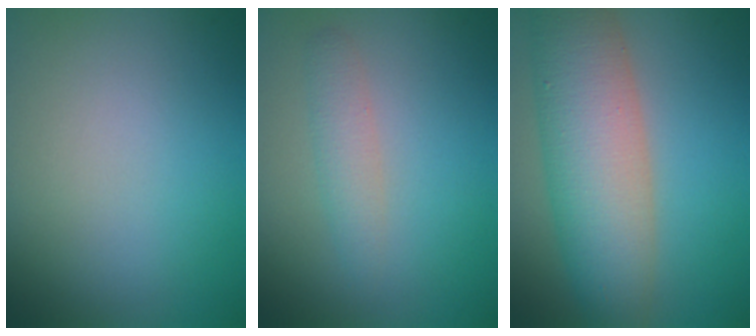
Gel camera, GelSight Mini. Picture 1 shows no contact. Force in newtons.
{"total": 1.8, "press": 1.8, "slide": 0.0}
{"total": 8.4, "press": 8.4, "slide": 0.3}